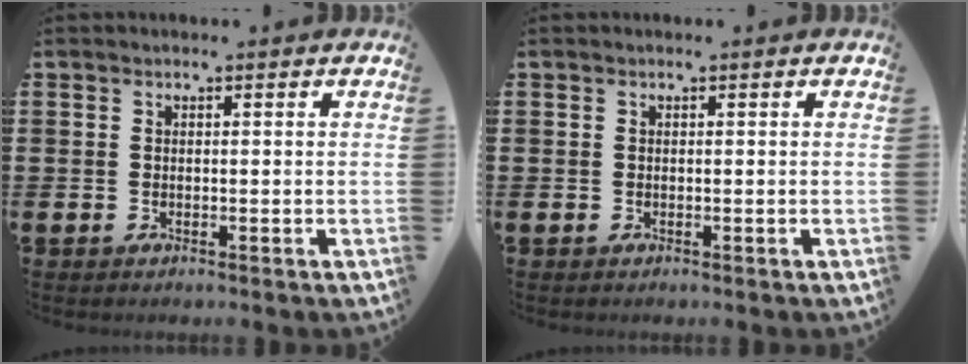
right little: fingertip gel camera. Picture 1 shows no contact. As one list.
[{"total": 0.0}]